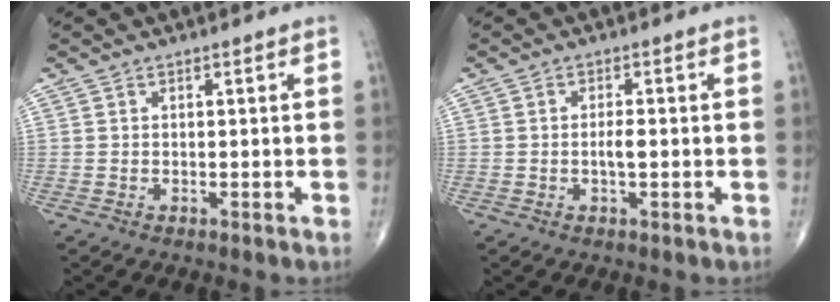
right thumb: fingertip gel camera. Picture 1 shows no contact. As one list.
[{"total": 2.3, "force": [-0.4, 0.8, 2.1], "torque": [-0.040, 0.001, -0.008]}]